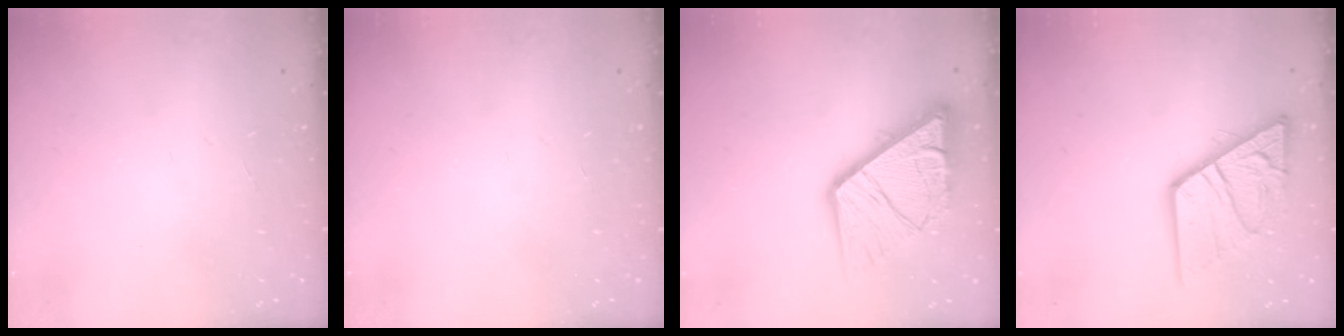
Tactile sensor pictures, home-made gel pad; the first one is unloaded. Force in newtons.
{"total": 0.0}
{"total": 17.4, "press": 17.3, "slide": 1.9}
{"total": 16.6, "press": 16.6, "slide": 1.7}